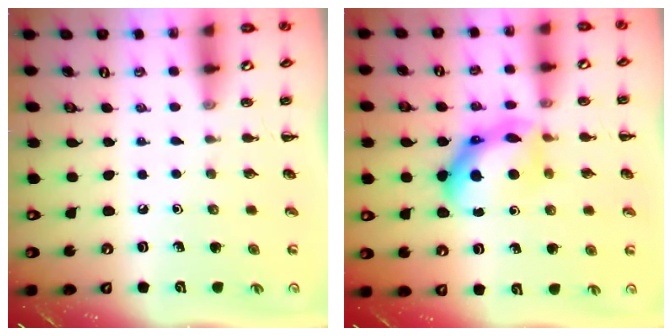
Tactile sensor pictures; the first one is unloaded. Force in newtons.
{"total": 11.6, "press": 11.6, "slide": 0.2}